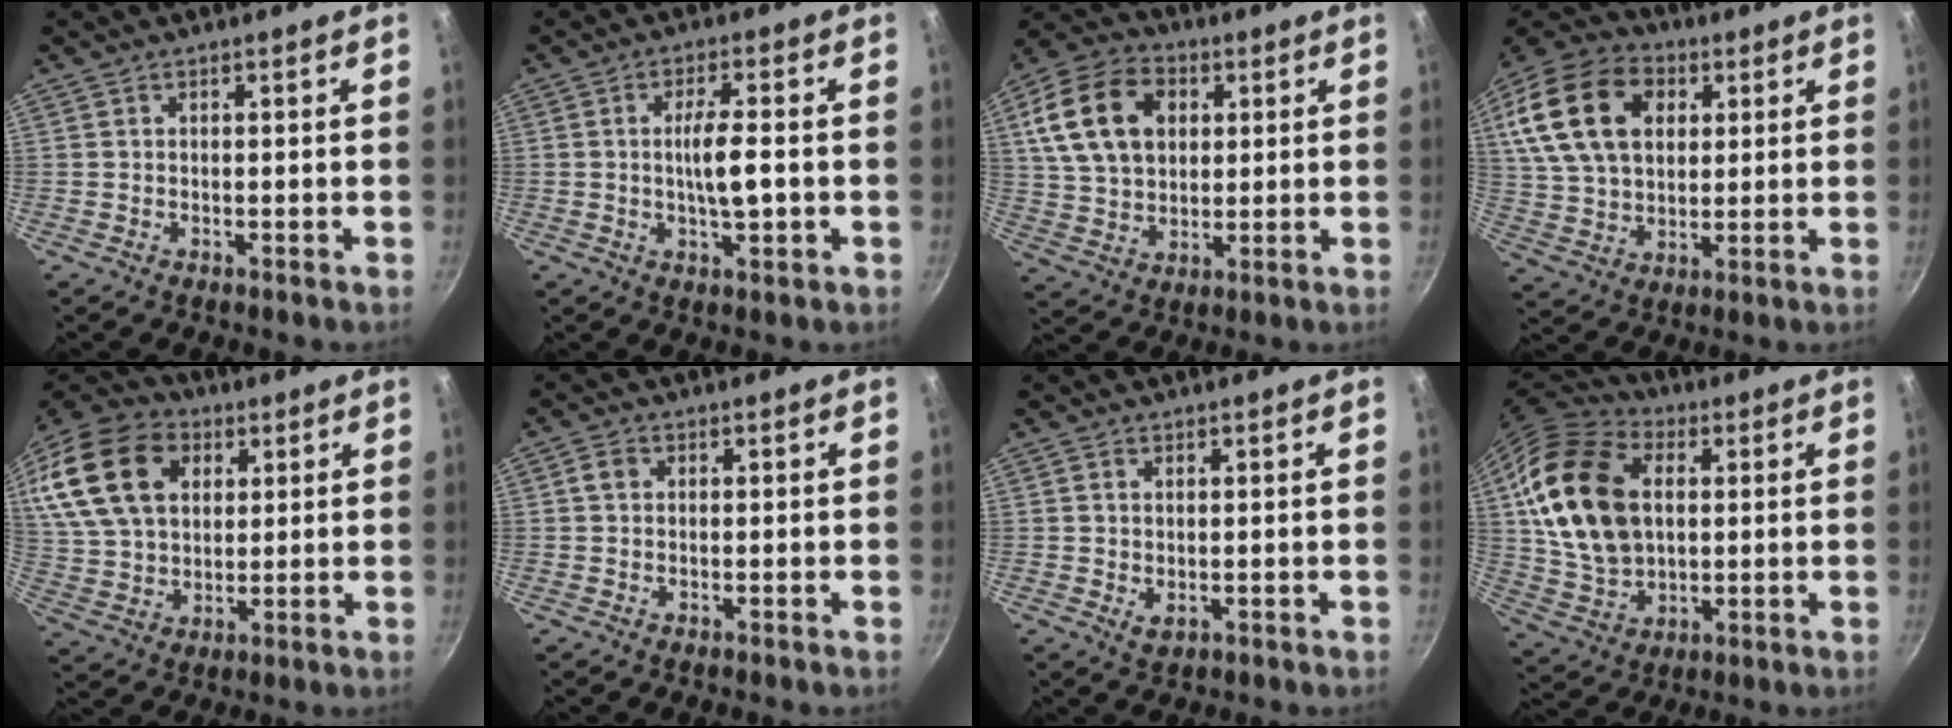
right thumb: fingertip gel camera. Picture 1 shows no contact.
{"total": 6.5, "force": [-0.6, 1.7, 6.2], "torque": [-0.112, 0.004, -0.012]}
{"total": 17.5, "force": [4.8, 12.5, 11.2], "torque": [-0.190, 0.008, 0.082]}
{"total": 20.8, "force": [6.4, 14.3, 13.6], "torque": [-0.238, 0.008, 0.111]}
{"total": 23.1, "force": [8.1, 16.1, 14.5], "torque": [-0.274, 0.008, 0.148]}
{"total": 2.1, "force": [0.5, 1.7, 1.2], "torque": [-0.015, 0.006, 0.006]}
{"total": 2.0, "force": [0.4, 1.3, 1.5], "torque": [-0.025, -0.006, 0.009]}
{"total": 21.6, "force": [4.0, 14.8, 15.2], "torque": [-0.276, 0.001, 0.077]}